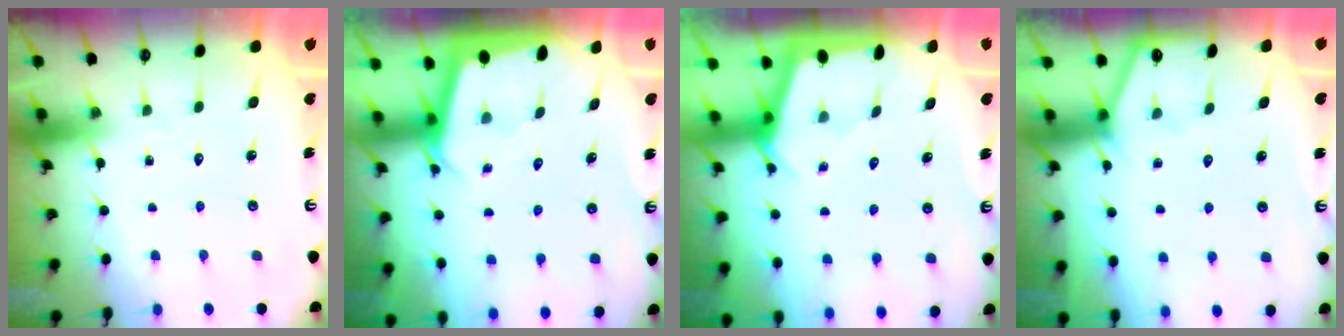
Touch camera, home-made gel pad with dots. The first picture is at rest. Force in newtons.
{"total": 1.9, "press": 1.9, "slide": 0.1}
{"total": 2.2, "press": 2.2, "slide": 0.3}
{"total": 1.5, "press": 1.5, "slide": 0.2}